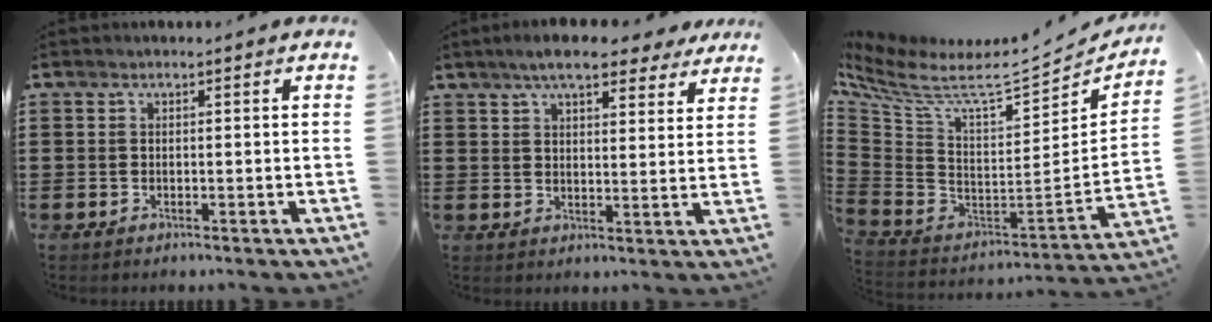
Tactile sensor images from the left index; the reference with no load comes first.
{"total": 7.6, "force": [6.3, 1.7, 3.8], "torque": [-0.076, -0.012, 0.113]}
{"total": 6.0, "force": [4.6, 1.2, 3.6], "torque": [-0.095, -0.060, 0.074]}